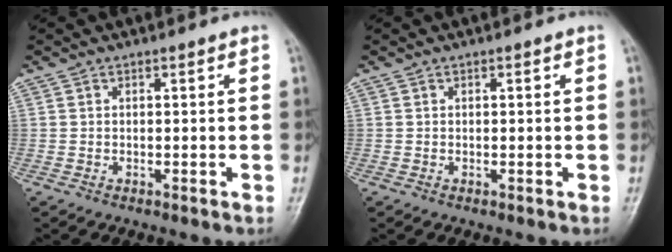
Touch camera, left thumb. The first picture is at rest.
{"total": 0.0}